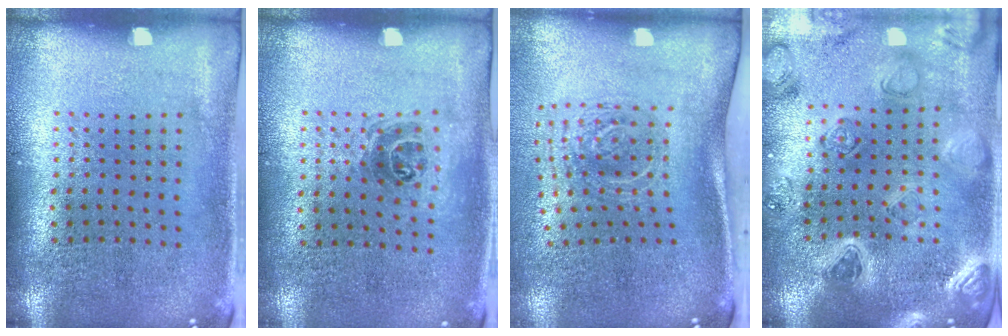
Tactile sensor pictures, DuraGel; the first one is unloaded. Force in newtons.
{"total": 0.9, "press": 0.8, "slide": 0.5}
{"total": 1.9, "press": 1.4, "slide": 1.4}
{"total": 2.2, "press": 2.2, "slide": 0.3}